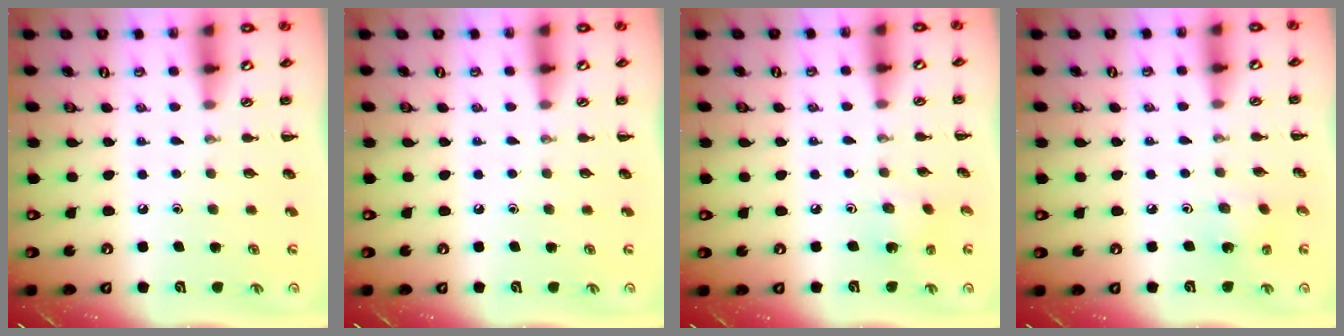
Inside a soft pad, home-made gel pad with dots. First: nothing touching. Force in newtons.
{"total": 0.0}
{"total": 1.8, "press": 1.7, "slide": 0.7}
{"total": 1.5, "press": 1.3, "slide": 0.6}